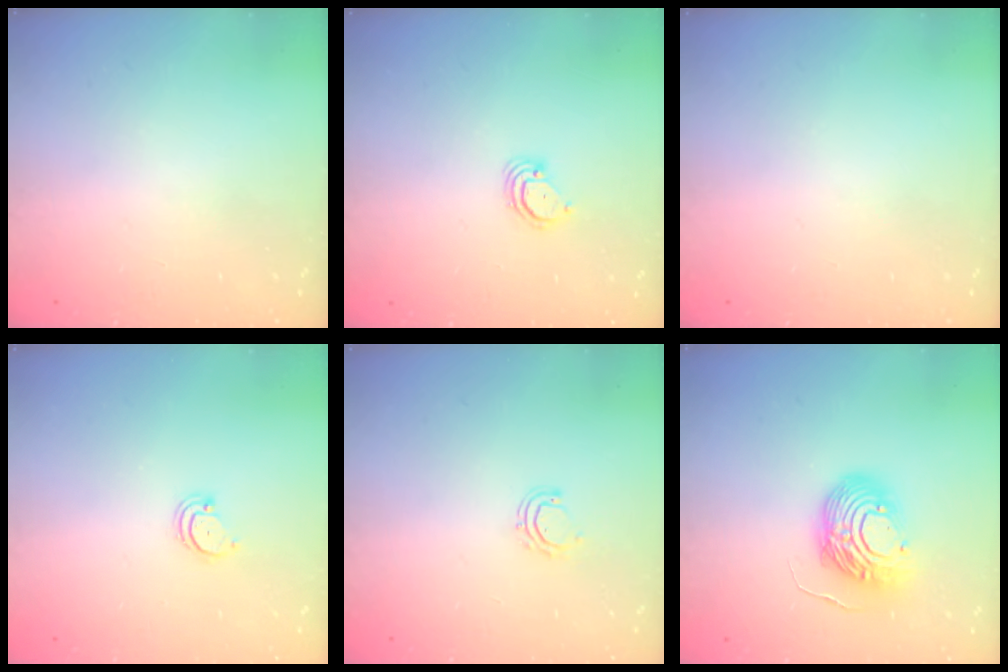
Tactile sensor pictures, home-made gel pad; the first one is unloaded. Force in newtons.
{"total": 3.0, "press": 3.0, "slide": 0.2}
{"total": 0.0}
{"total": 2.2, "press": 2.2, "slide": 0.3}
{"total": 4.4, "press": 4.2, "slide": 1.0}
{"total": 12.6, "press": 12.5, "slide": 1.1}